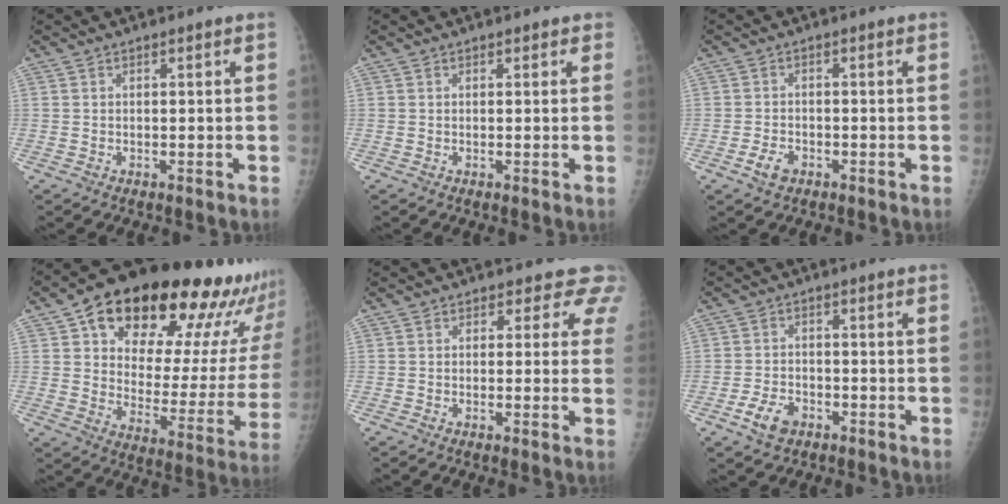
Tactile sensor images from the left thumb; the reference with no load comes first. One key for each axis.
{"total": 0.7, "fx": 0.4, "fy": 0.6, "fz": 0.0, "tx": 0.010, "ty": 0.000, "tz": 0.001}
{"total": 3.2, "fx": -1.7, "fy": 2.1, "fz": 1.8, "tx": -0.031, "ty": 0.007, "tz": -0.029}
{"total": 29.3, "fx": 19.9, "fy": 12.0, "fz": 17.8, "tx": -0.220, "ty": -0.066, "tz": 0.277}
{"total": 4.6, "fx": 3.6, "fy": 3.0, "fz": 0.1, "tx": 0.036, "ty": -0.013, "tz": 0.012}
{"total": 5.2, "fx": -2.8, "fy": 3.4, "fz": 2.9, "tx": -0.051, "ty": 0.013, "tz": -0.049}